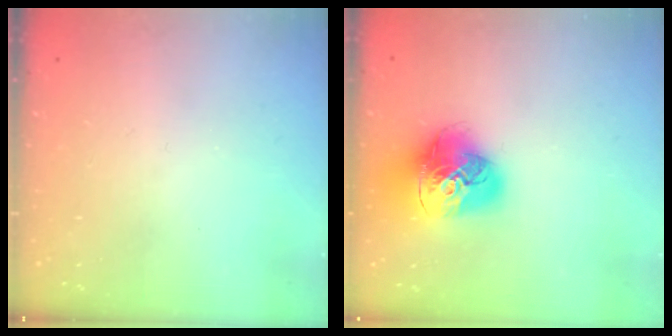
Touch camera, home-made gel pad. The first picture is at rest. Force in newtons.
{"total": 19.2, "press": 19.1, "slide": 2.2}